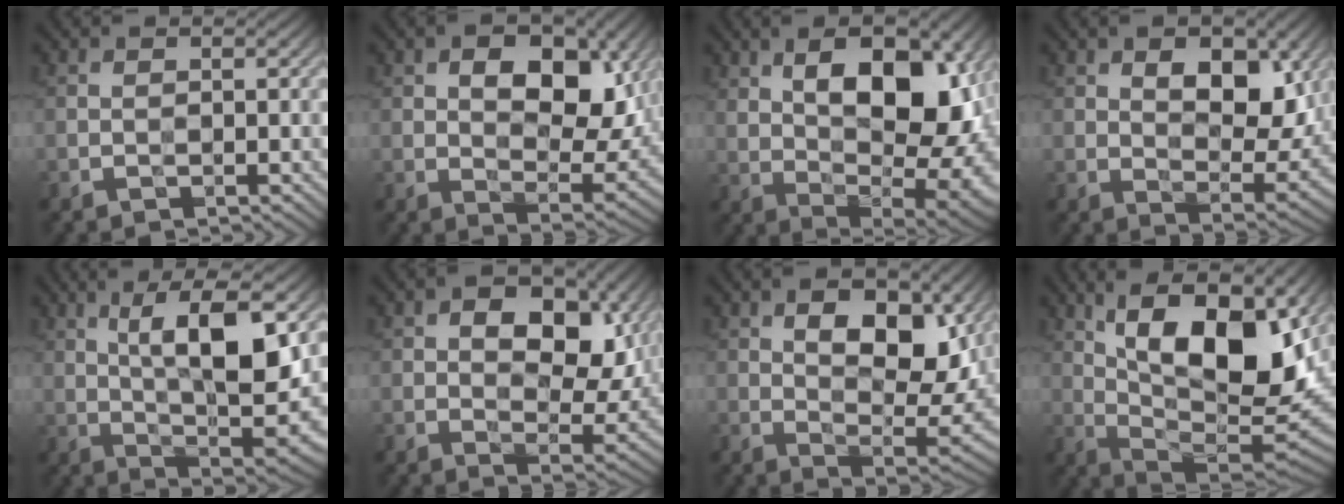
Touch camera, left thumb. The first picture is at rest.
{"total": 12.0, "force": [4.1, 6.5, 9.2], "torque": [-0.148, -0.004, 0.072]}
{"total": 15.6, "force": [5.0, 7.4, 12.7], "torque": [-0.188, 0.025, 0.076]}
{"total": 10.5, "force": [3.8, 5.5, 8.1], "torque": [-0.131, -0.009, 0.069]}
{"total": 12.9, "force": [4.1, 4.1, 11.6], "torque": [-0.190, 0.010, 0.068]}
{"total": 11.7, "force": [3.9, 6.7, 8.8], "torque": [-0.142, -0.004, 0.067]}
{"total": 12.1, "force": [4.5, 5.7, 9.7], "torque": [-0.158, -0.004, 0.082]}
{"total": 17.8, "force": [7.2, 6.8, 14.7], "torque": [-0.243, 0.022, 0.119]}